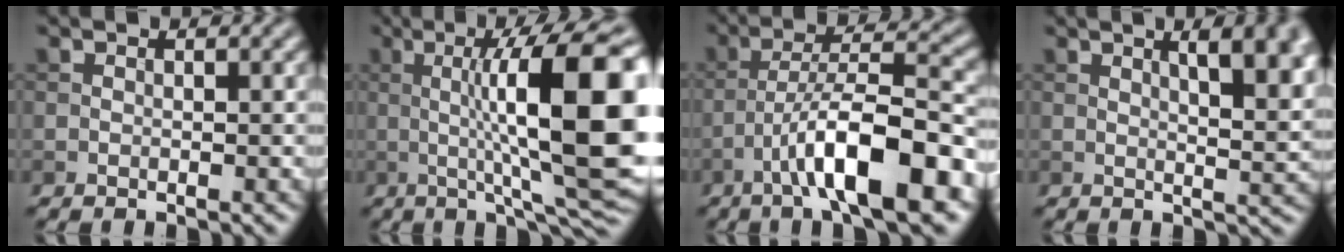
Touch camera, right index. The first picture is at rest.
{"total": 14.7, "force": [1.4, 3.2, 14.3], "torque": [-0.198, 0.007, 0.020]}
{"total": 10.5, "force": [-5.1, 2.3, 8.9], "torque": [-0.141, 0.021, -0.083]}
{"total": 9.3, "force": [3.4, 3.8, 7.8], "torque": [-0.059, 0.024, 0.038]}